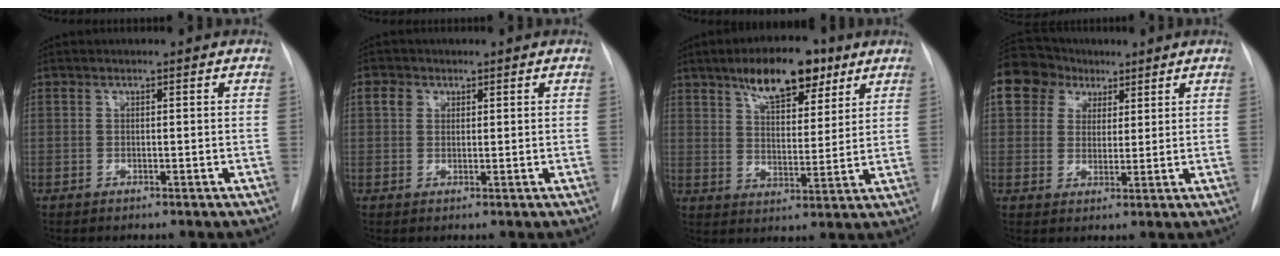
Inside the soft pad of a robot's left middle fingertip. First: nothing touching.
{"total": 2.4, "force": [1.1, 2.0, 0.8], "torque": [-0.015, 0.009, 0.017]}
{"total": 11.1, "force": [7.1, 4.3, 7.3], "torque": [-0.116, 0.010, 0.117]}
{"total": 13.4, "force": [6.8, 10.7, 4.4], "torque": [-0.124, 0.060, 0.126]}